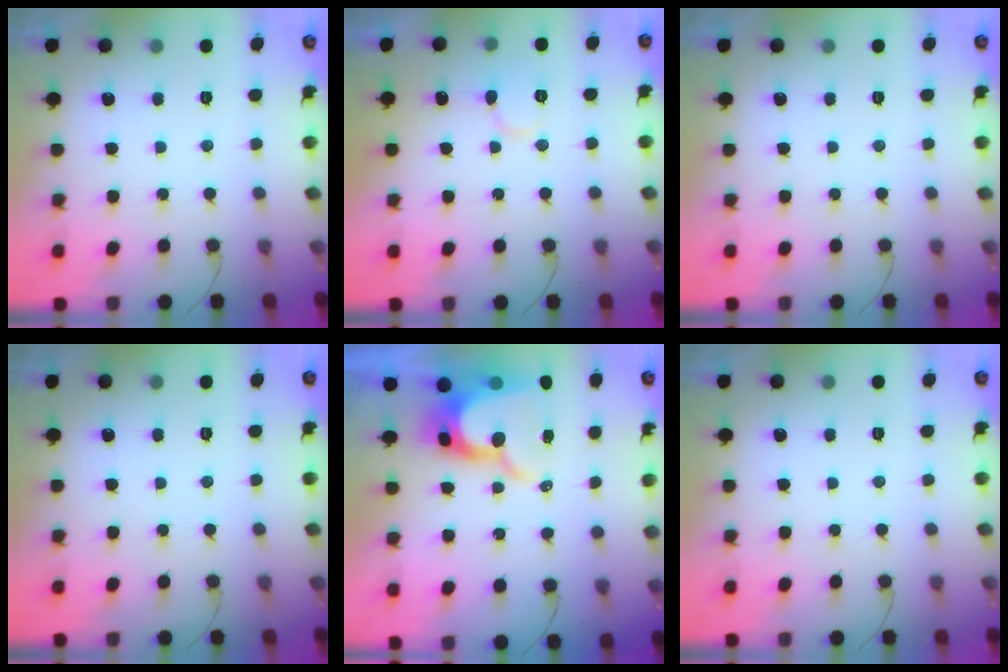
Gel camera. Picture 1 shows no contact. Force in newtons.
{"total": 7.0, "press": 7.0, "slide": 0.6}
{"total": 0.0}
{"total": 0.0}
{"total": 13.2, "press": 13.1, "slide": 1.3}
{"total": 0.0}